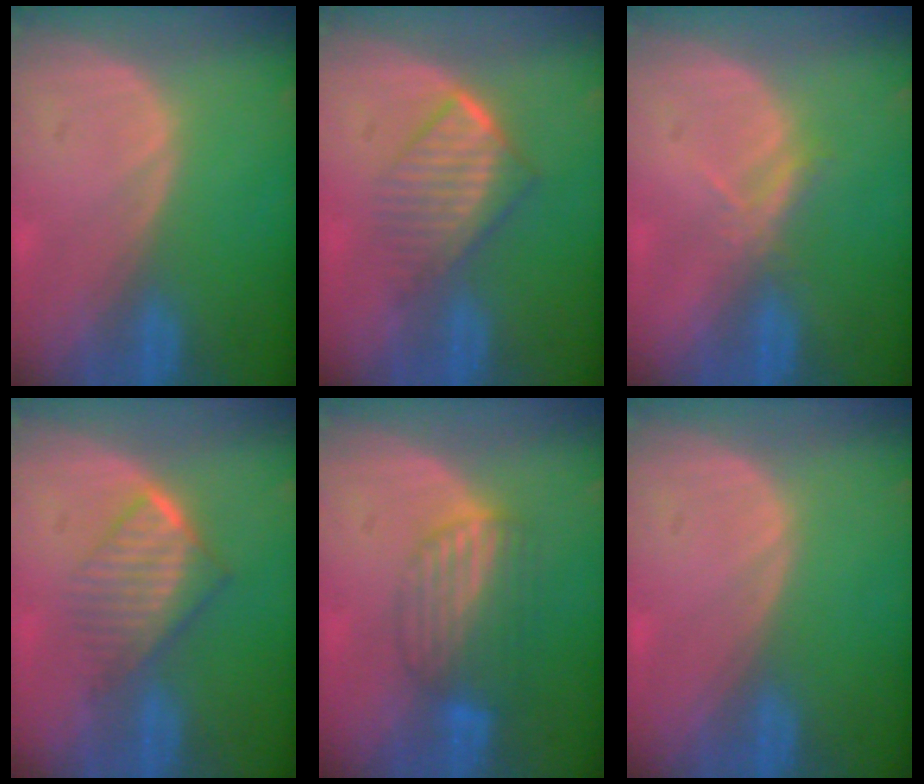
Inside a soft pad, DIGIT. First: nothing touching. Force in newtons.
{"total": 6.8, "press": 5.9, "slide": 3.4}
{"total": 2.3, "press": 2.1, "slide": 0.9}
{"total": 6.6, "press": 5.9, "slide": 3.0}
{"total": 6.8, "press": 6.1, "slide": 3.1}
{"total": 0.0}